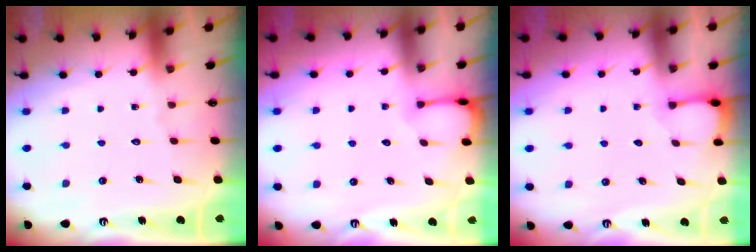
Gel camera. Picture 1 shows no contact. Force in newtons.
{"total": 3.6, "press": 3.6, "slide": 0.3}
{"total": 1.9, "press": 1.9, "slide": 0.2}